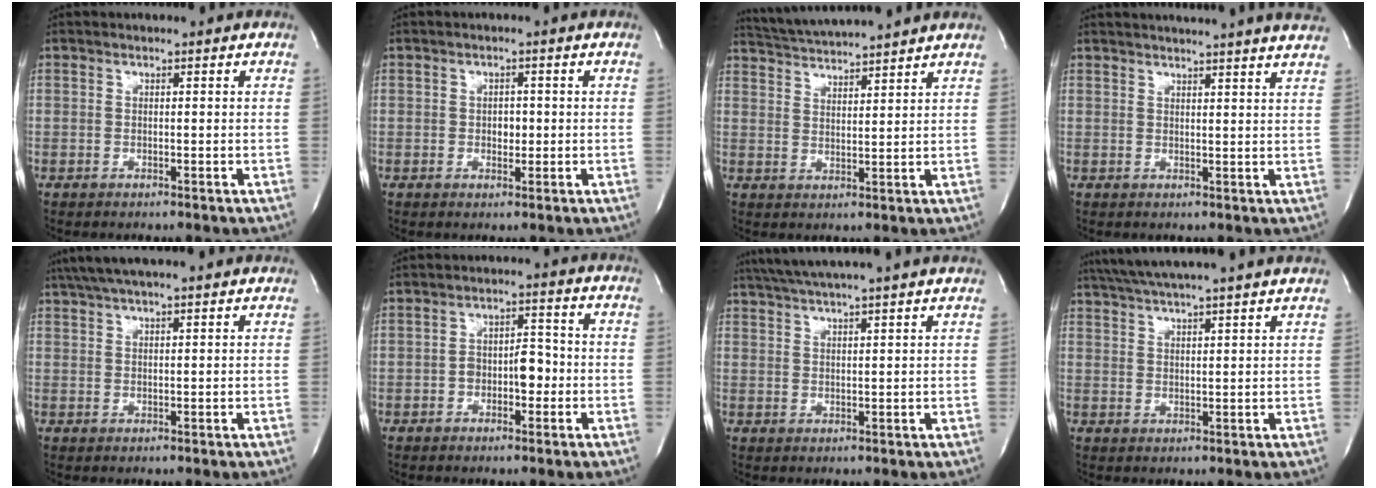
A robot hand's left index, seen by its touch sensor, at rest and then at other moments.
{"total": 2.0, "force": [-0.2, 1.3, 1.4], "torque": [-0.021, 0.003, -0.001]}
{"total": 10.4, "force": [9.8, -0.9, 3.3], "torque": [-0.070, 0.022, 0.155]}
{"total": 16.3, "force": [15.2, -0.6, 6.0], "torque": [-0.098, -0.013, 0.179]}
{"total": 11.1, "force": [9.5, 0.6, 5.7], "torque": [-0.099, 0.039, 0.133]}
{"total": 5.1, "force": [-1.3, 2.5, 4.2], "torque": [-0.068, 0.019, -0.020]}
{"total": 12.8, "force": [11.1, -0.8, 6.3], "torque": [-0.114, 0.028, 0.155]}
{"total": 15.3, "force": [13.4, -0.5, 7.4], "torque": [-0.134, 0.027, 0.187]}